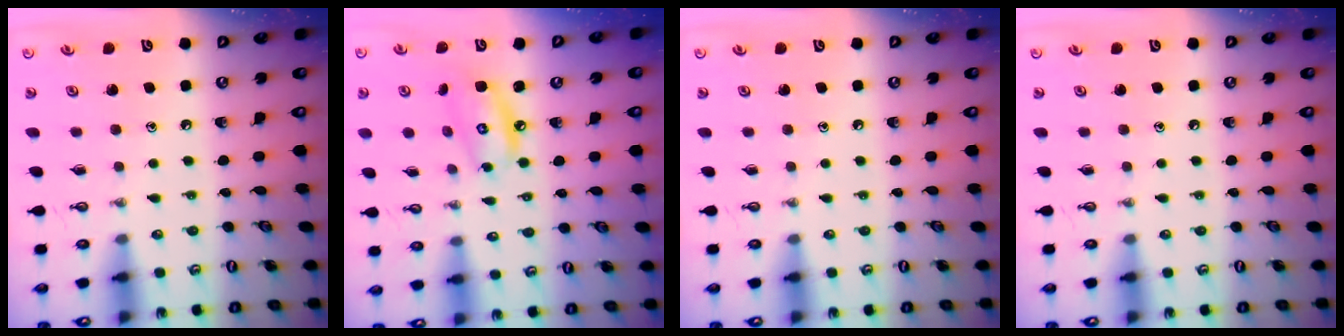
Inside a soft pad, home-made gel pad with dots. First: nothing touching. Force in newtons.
{"total": 8.3, "press": 8.3, "slide": 0.7}
{"total": 0.0}
{"total": 0.0}